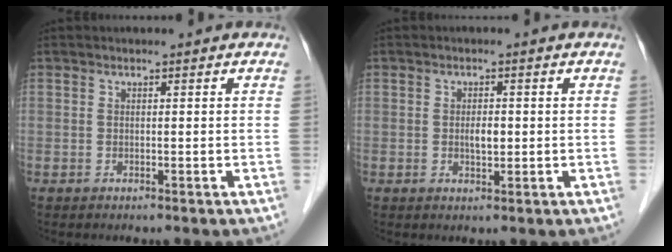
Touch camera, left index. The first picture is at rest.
{"total": 2.1, "force": [-0.1, 0.9, 1.9], "torque": [-0.036, 0.001, 0.000]}